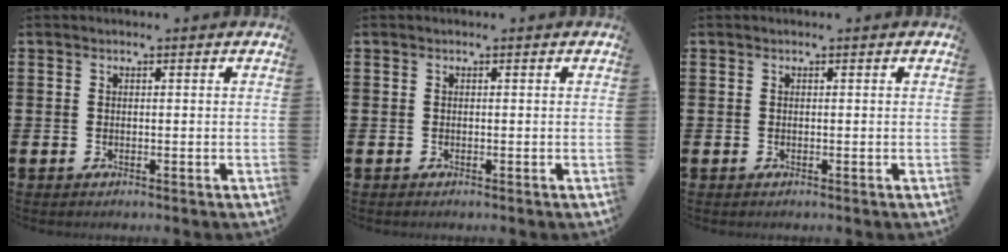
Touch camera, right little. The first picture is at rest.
{"total": 0.0}
{"total": 0.0}